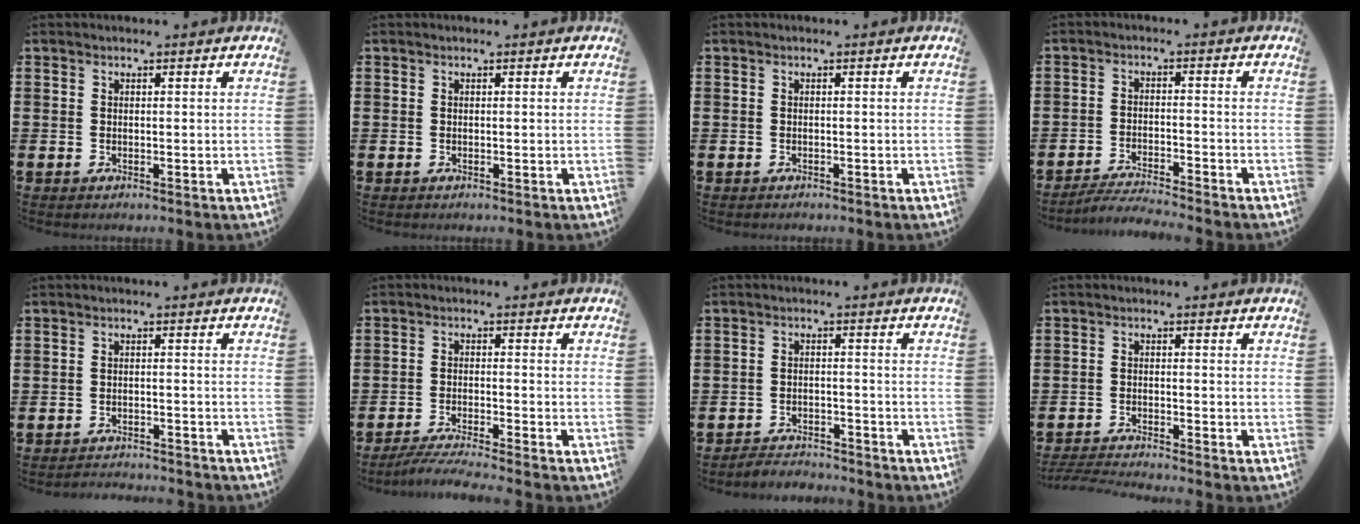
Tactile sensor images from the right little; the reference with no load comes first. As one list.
[{"total": 0.0}, {"total": 0.0}, {"total": 3.0, "force": [-2.9, -0.3, 0.4], "torque": [-0.008, 0.003, -0.061]}, {"total": 1.7, "force": [-1.7, -0.1, -0.2], "torque": [-0.003, 0.004, -0.037]}, {"total": 3.3, "force": [-2.9, -0.2, 1.4], "torque": [-0.021, -0.004, -0.055]}, {"total": 2.7, "force": [-2.7, 0.2, -0.2], "torque": [-0.004, 0.003, -0.058]}, {"total": 2.2, "force": [-2.1, -0.2, 0.3], "torque": [-0.005, 0.001, -0.044]}]